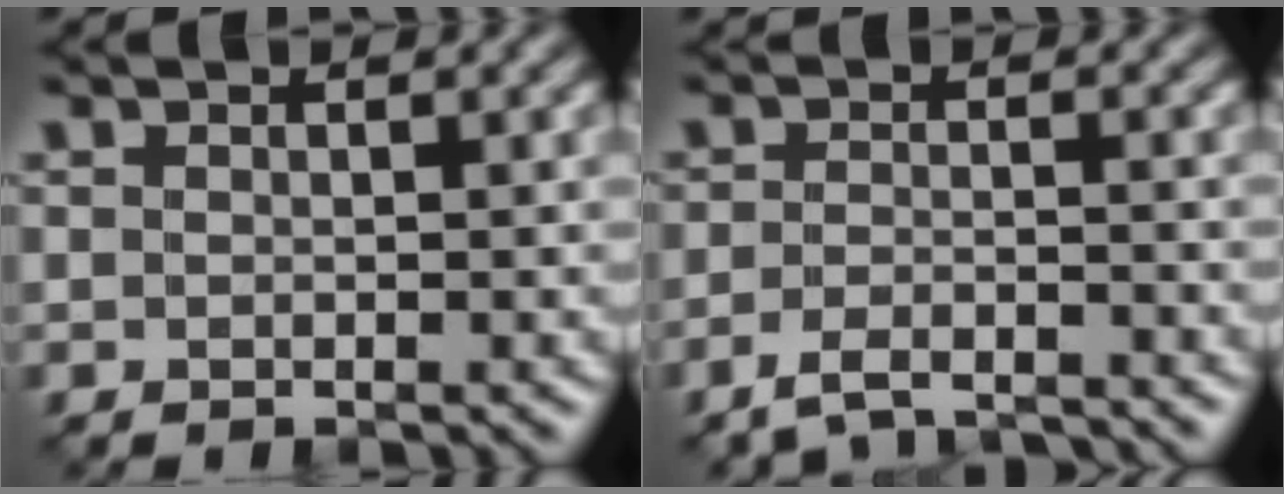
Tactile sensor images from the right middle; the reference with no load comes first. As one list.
[{"total": 3.9, "force": [-3.5, 0.6, 1.6], "torque": [-0.036, -0.005, -0.065]}]